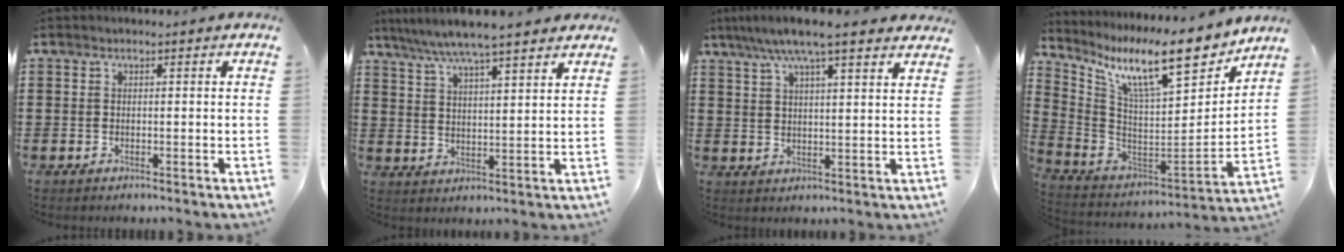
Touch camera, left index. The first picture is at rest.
{"total": 5.8, "force": [5.1, 0.0, 2.8], "torque": [-0.074, -0.020, 0.087]}
{"total": 7.2, "force": [5.7, 0.6, 4.3], "torque": [-0.099, -0.010, 0.101]}
{"total": 14.0, "force": [9.7, 2.7, 9.8], "torque": [-0.203, -0.056, 0.160]}